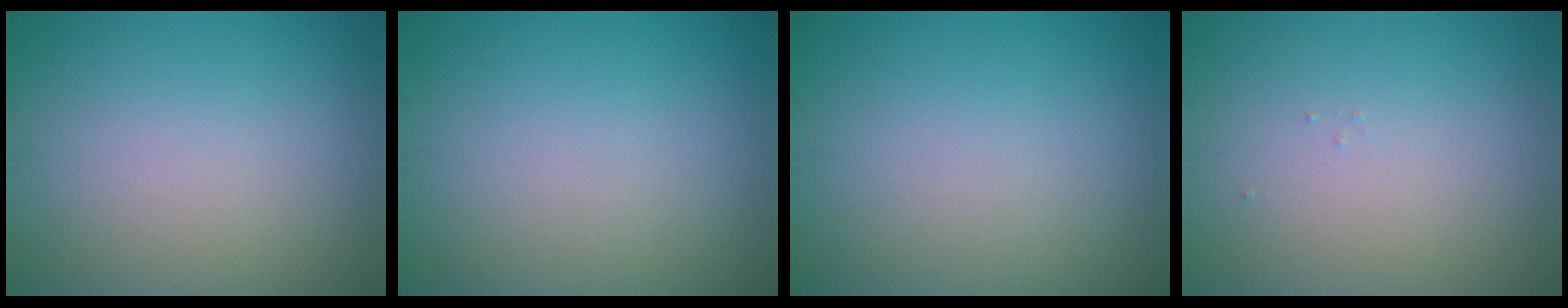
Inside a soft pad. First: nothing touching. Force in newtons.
{"total": 0.0}
{"total": 0.0}
{"total": 0.0}